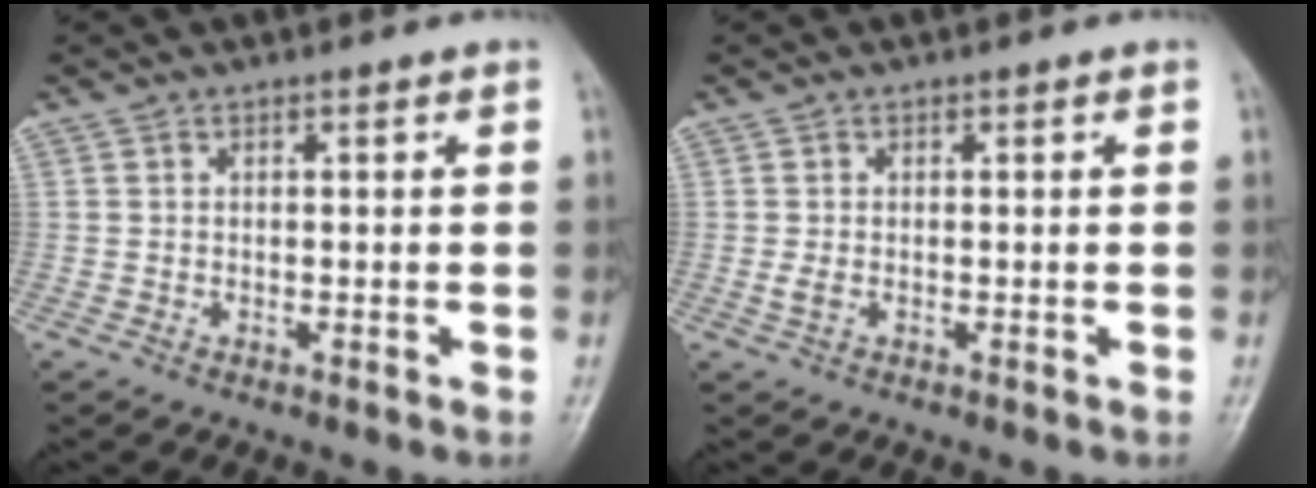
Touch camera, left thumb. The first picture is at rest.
{"total": 1.5, "force": [-0.1, 0.9, 1.2], "torque": [-0.027, 0.000, -0.004]}